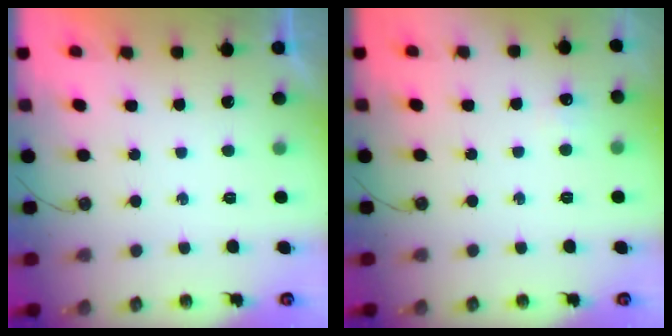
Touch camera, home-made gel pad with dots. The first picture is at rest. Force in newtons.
{"total": 4.9, "press": 4.8, "slide": 0.6}